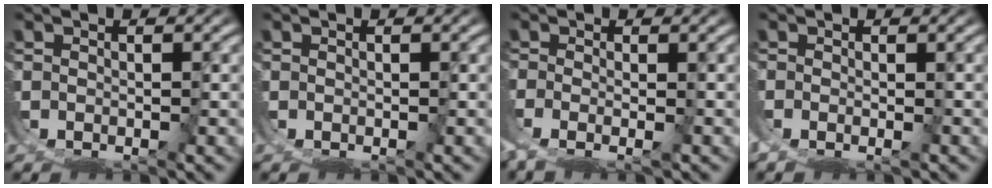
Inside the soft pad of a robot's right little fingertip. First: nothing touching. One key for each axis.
{"total": 0.0}
{"total": 3.1, "fx": -1.3, "fy": 0.7, "fz": 2.7, "tx": -0.056, "ty": -0.016, "tz": -0.008}
{"total": 2.1, "fx": -0.9, "fy": 1.6, "fz": 1.0, "tx": -0.023, "ty": -0.002, "tz": -0.017}